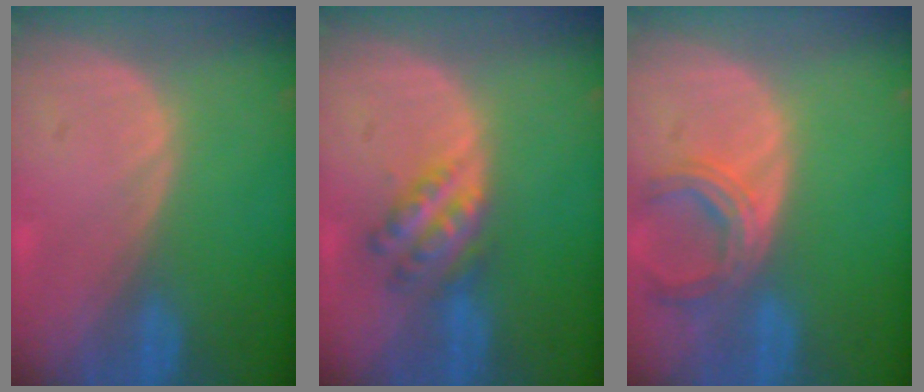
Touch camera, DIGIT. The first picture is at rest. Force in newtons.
{"total": 5.9, "press": 5.2, "slide": 2.8}
{"total": 5.8, "press": 5.4, "slide": 2.2}